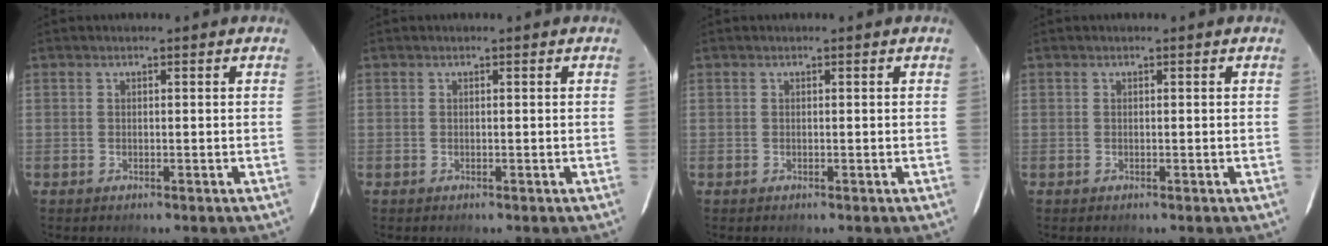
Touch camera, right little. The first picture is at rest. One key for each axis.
{"total": 0.0}
{"total": 0.0}
{"total": 0.0}